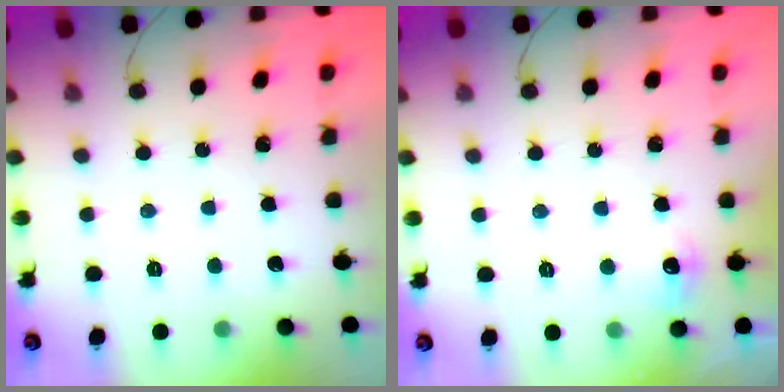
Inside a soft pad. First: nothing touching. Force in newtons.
{"total": 5.4, "press": 5.2, "slide": 1.4}